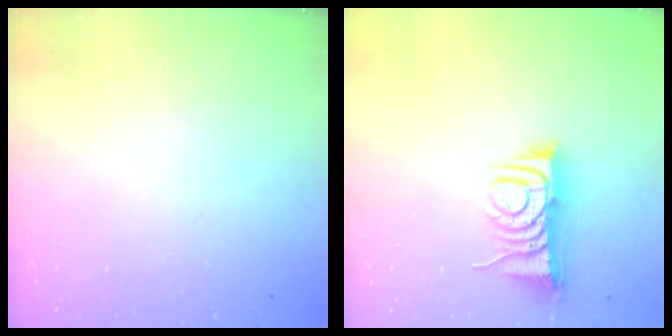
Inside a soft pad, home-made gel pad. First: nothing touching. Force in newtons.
{"total": 8.0, "press": 8.0, "slide": 0.4}